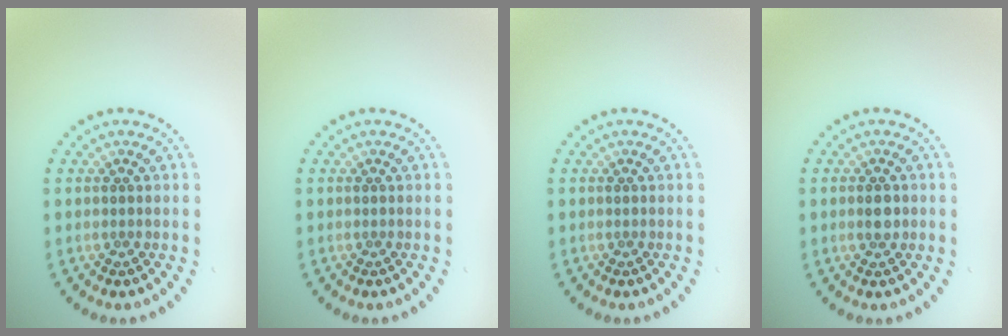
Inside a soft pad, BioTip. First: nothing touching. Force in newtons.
{"total": 0.0}
{"total": 0.0}
{"total": 1.5, "press": 1.5, "slide": 0.3}